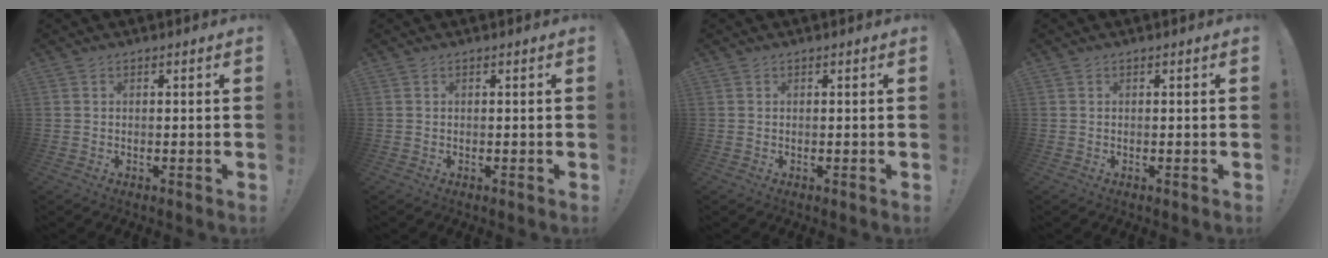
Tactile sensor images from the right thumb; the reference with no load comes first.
{"total": 0.0}
{"total": 0.0}
{"total": 0.0}